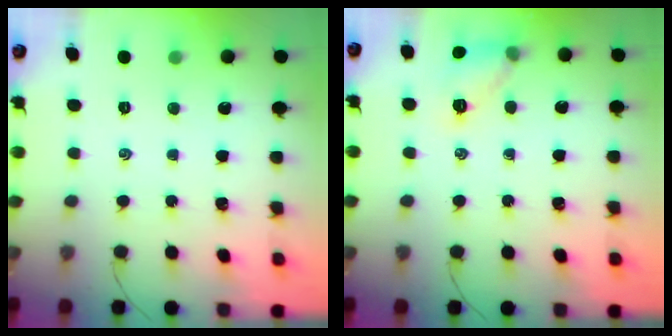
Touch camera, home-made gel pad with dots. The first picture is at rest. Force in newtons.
{"total": 10.3, "press": 10.2, "slide": 1.1}